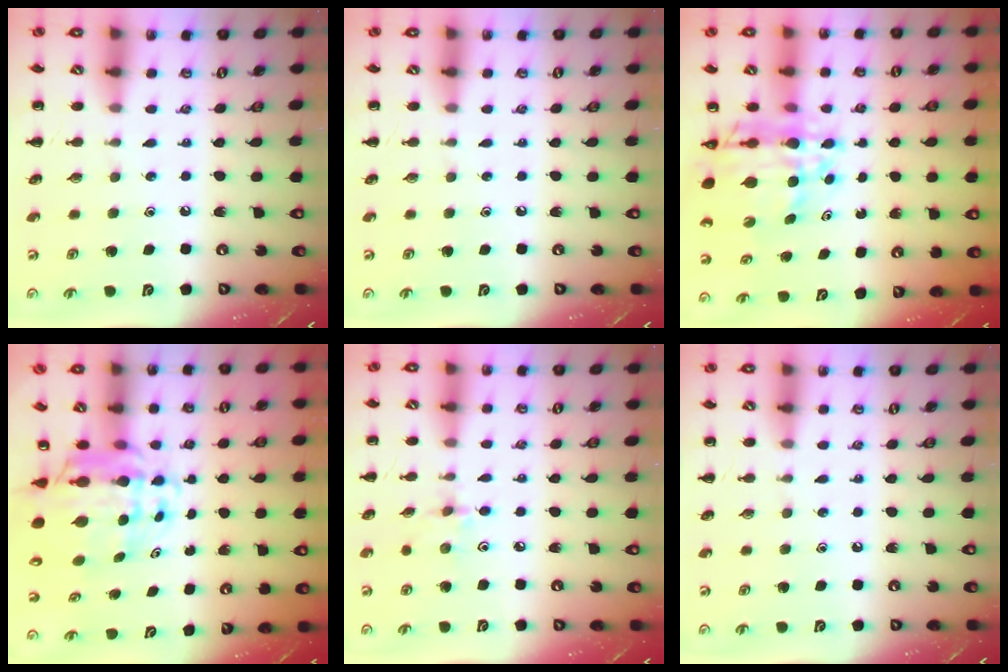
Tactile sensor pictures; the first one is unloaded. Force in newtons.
{"total": 0.0}
{"total": 12.6, "press": 12.1, "slide": 3.7}
{"total": 9.2, "press": 8.8, "slide": 2.8}
{"total": 2.2, "press": 2.2, "slide": 0.5}
{"total": 0.0}